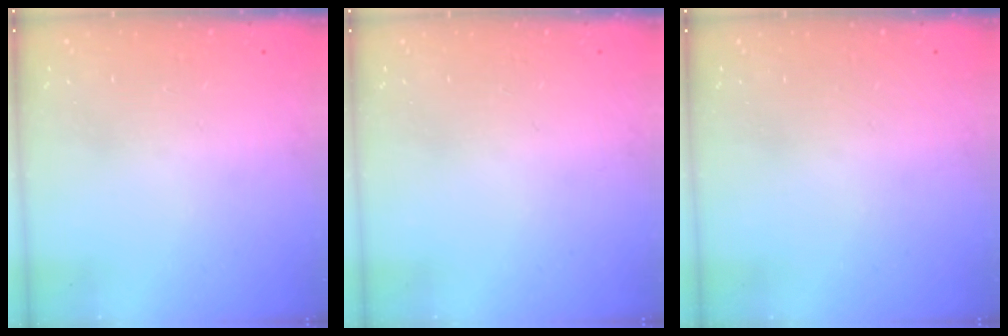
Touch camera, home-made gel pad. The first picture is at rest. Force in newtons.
{"total": 0.0}
{"total": 0.0}